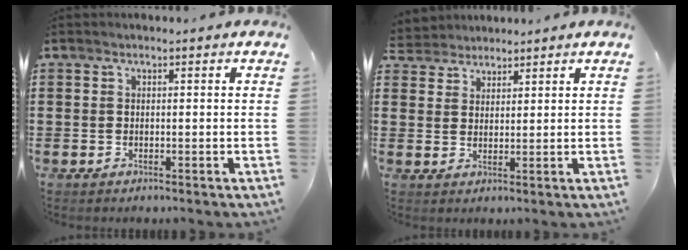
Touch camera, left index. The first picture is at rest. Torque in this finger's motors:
{"motor_torque": [0.10, -0.07, -0.01, -0.02]}